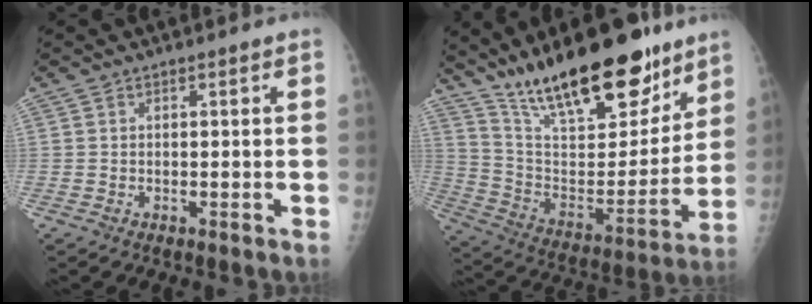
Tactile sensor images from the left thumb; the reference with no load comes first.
{"total": 26.5, "force": [19.1, 9.3, 16.0], "torque": [-0.219, -0.080, 0.321]}